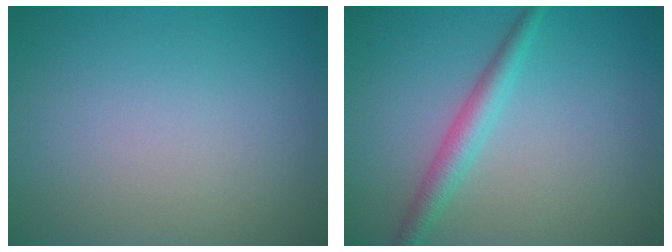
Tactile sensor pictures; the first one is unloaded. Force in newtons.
{"total": 2.6, "press": 2.6, "slide": 0.0}